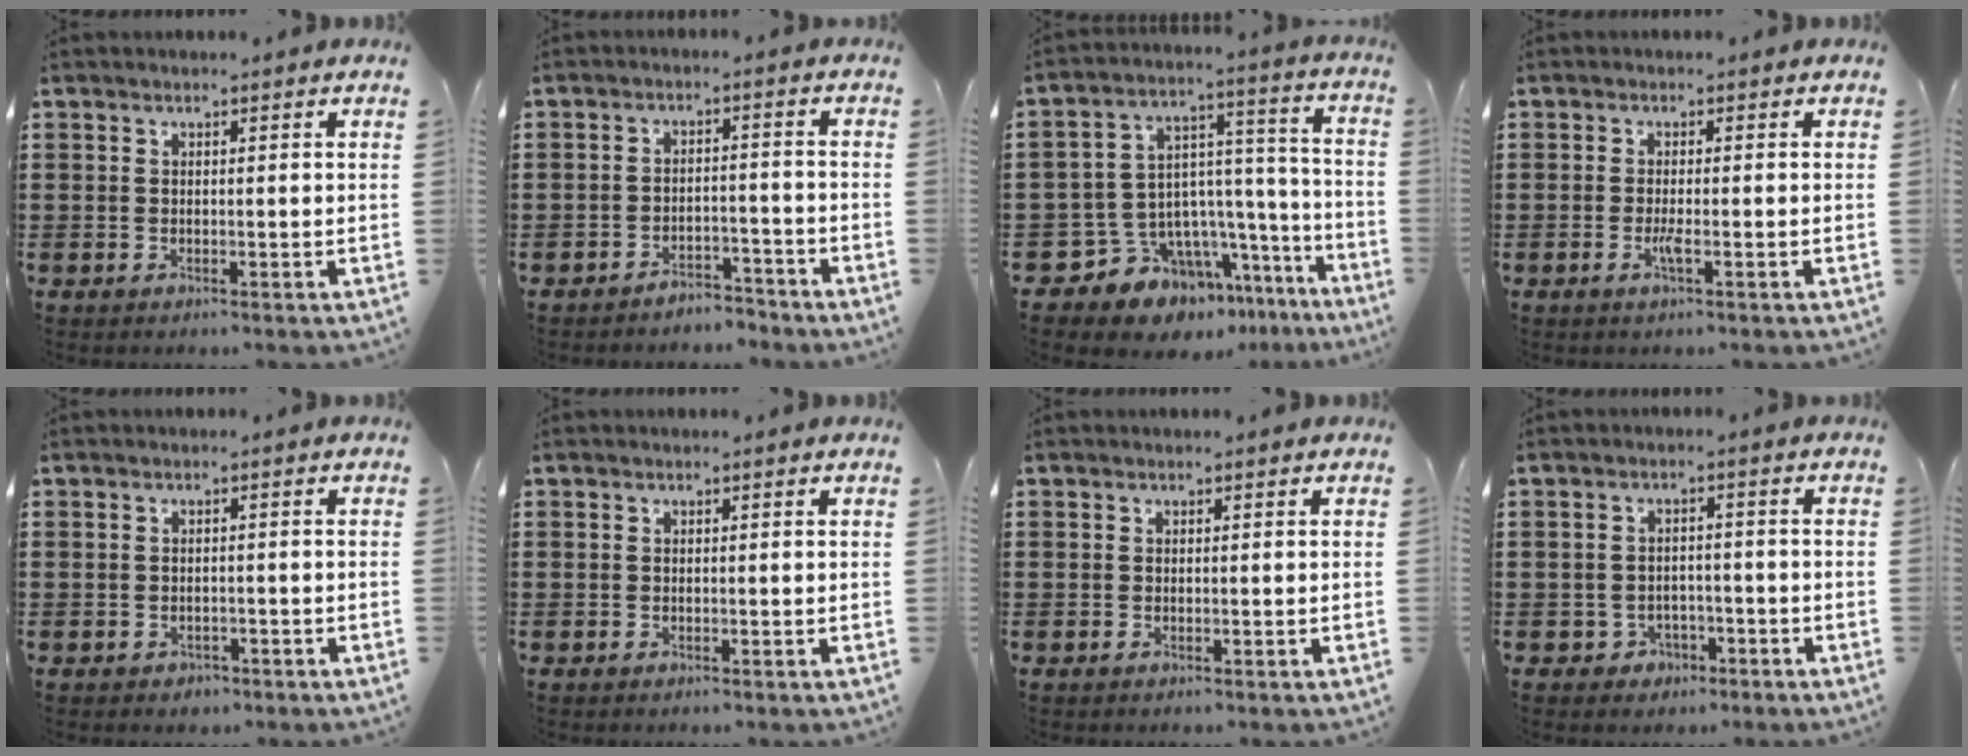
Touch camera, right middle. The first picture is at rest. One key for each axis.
{"total": 3.4, "fx": -3.4, "fy": 0.3, "fz": -0.1, "tx": -0.005, "ty": 0.003, "tz": -0.074}
{"total": 9.3, "fx": -7.2, "fy": 5.6, "fz": 1.6, "tx": -0.062, "ty": -0.007, "tz": -0.134}
{"total": 1.7, "fx": -0.6, "fy": 0.1, "fz": 1.6, "tx": -0.036, "ty": -0.004, "tz": -0.014}
{"total": 0.9, "fx": -0.7, "fy": 0.5, "fz": 0.0, "tx": -0.003, "ty": 0.002, "tz": -0.017}
{"total": 0.0}
{"total": 0.0}
{"total": 2.3, "fx": -1.7, "fy": 1.5, "fz": 0.3, "tx": -0.015, "ty": 0.002, "tz": -0.040}